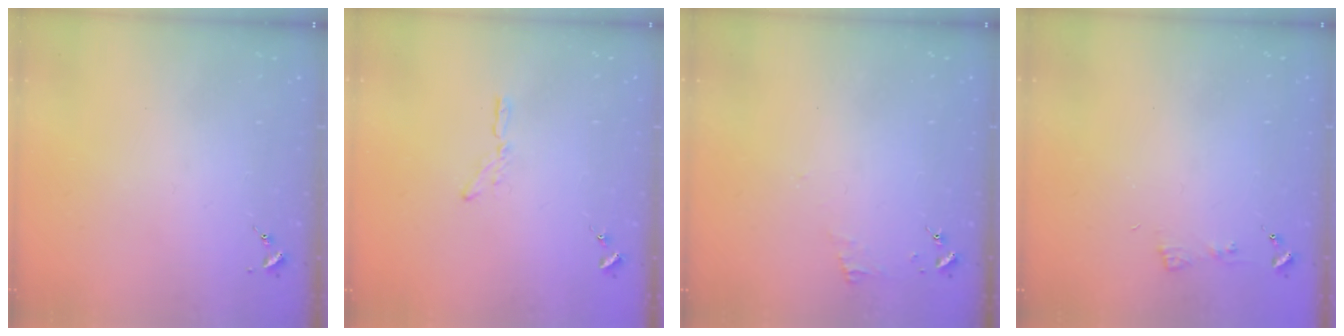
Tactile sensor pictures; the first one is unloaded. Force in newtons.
{"total": 3.5, "press": 3.5, "slide": 0.2}
{"total": 3.9, "press": 3.8, "slide": 0.4}
{"total": 3.8, "press": 3.8, "slide": 0.5}